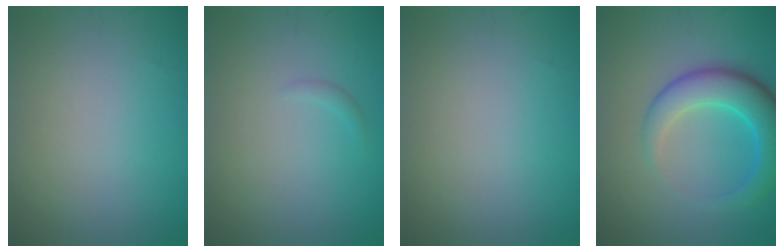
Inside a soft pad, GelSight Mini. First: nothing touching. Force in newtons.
{"total": 0.6, "press": 0.6, "slide": 0.0}
{"total": 0.0}
{"total": 6.0, "press": 6.0, "slide": 0.2}